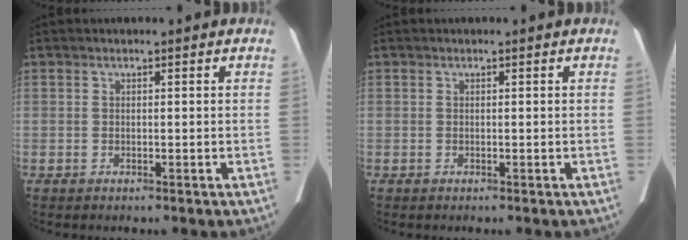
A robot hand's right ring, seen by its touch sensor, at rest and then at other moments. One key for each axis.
{"total": 0.0}